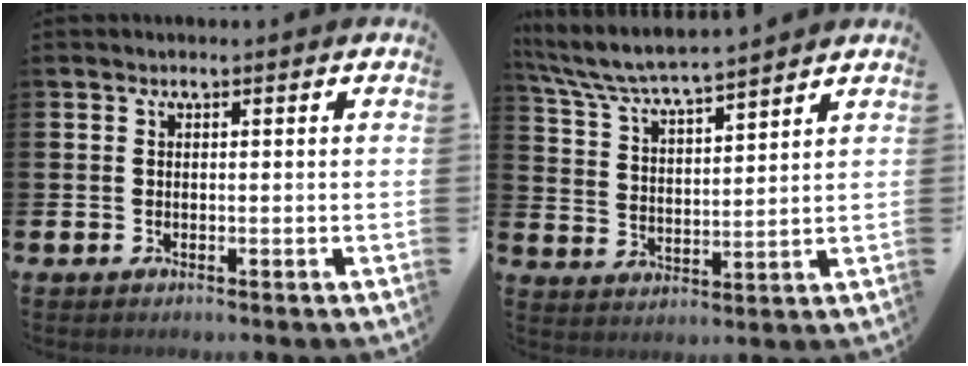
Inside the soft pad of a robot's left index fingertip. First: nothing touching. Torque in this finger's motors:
{"motor_torque": [0.98, -1.16, 0.72, 0.21]}